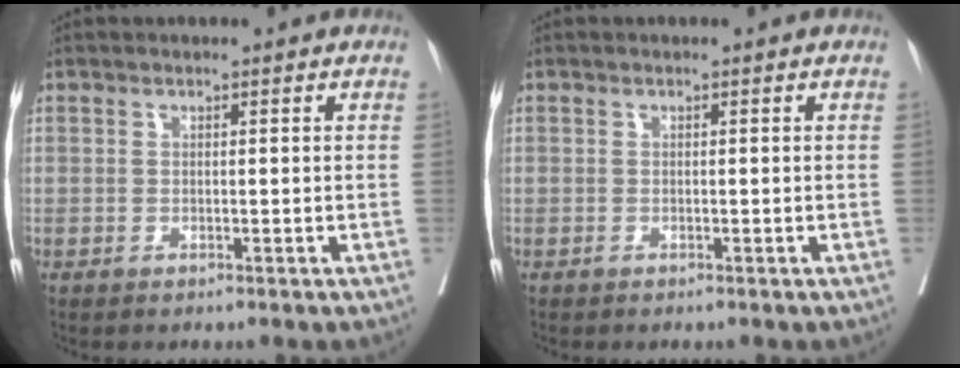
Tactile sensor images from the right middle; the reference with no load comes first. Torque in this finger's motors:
{"motor_torque": [0.32, -0.24, -0.02, -0.01]}